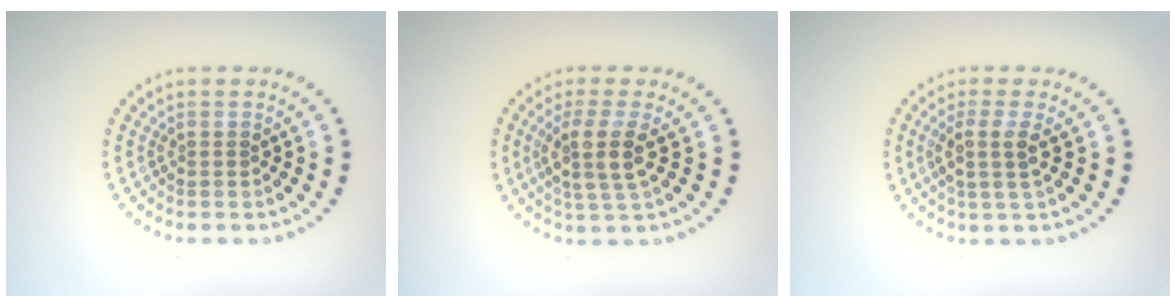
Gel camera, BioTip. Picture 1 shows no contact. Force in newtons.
{"total": 3.3, "press": 2.7, "slide": 1.8}
{"total": 2.5, "press": 2.0, "slide": 1.5}